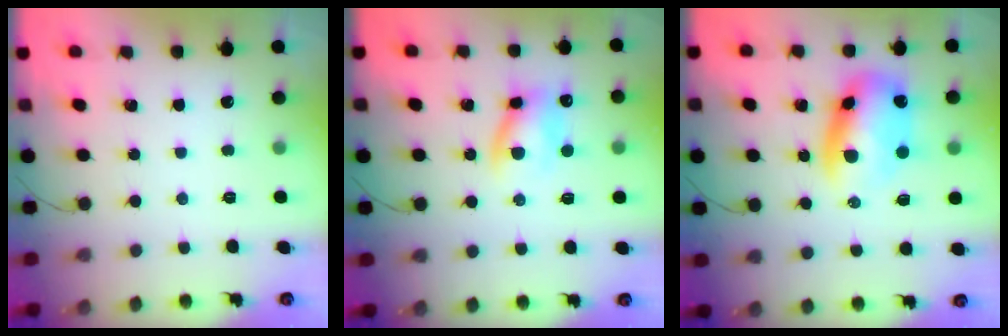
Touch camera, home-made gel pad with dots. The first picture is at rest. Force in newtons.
{"total": 9.8, "press": 9.6, "slide": 2.2}
{"total": 10.8, "press": 10.5, "slide": 2.5}